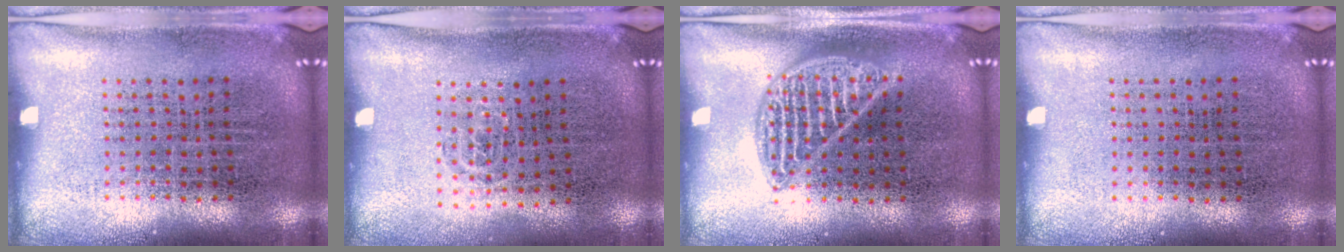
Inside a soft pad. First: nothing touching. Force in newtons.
{"total": 0.6, "press": 0.4, "slide": 0.4}
{"total": 2.3, "press": 2.3, "slide": 0.3}
{"total": 0.0}